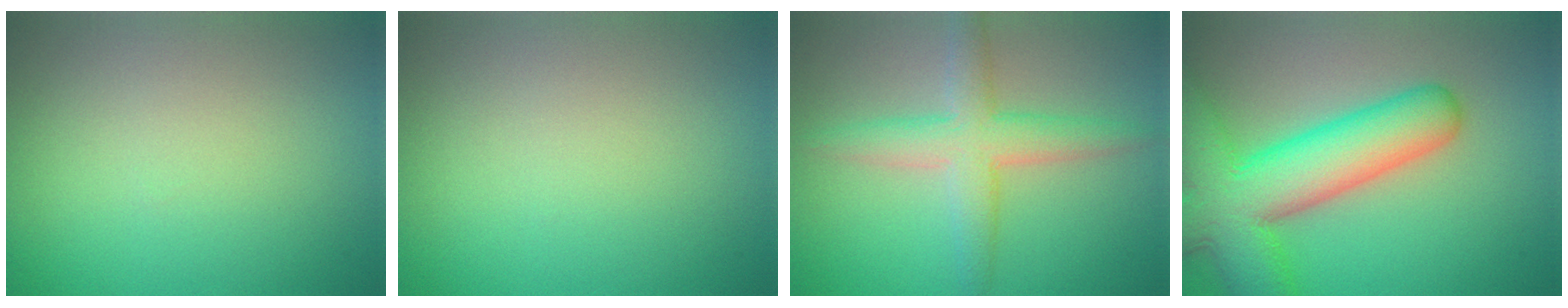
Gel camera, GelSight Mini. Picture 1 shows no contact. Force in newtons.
{"total": 0.0}
{"total": 4.5, "press": 4.5, "slide": 0.2}
{"total": 10.8, "press": 10.8, "slide": 0.6}